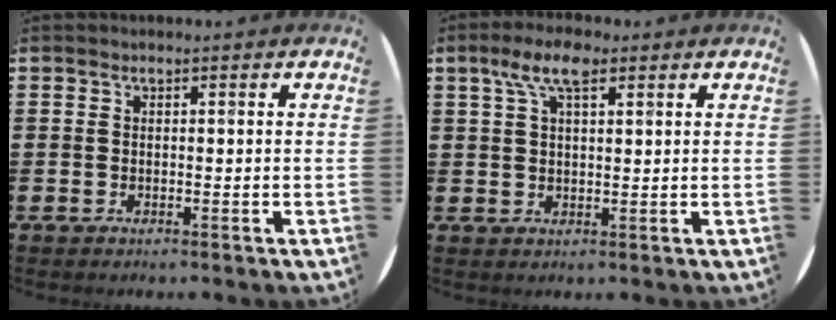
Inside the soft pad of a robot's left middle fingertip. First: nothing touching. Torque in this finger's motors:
{"motor_torque": [0.94, -0.95, 0.18, 0.05]}